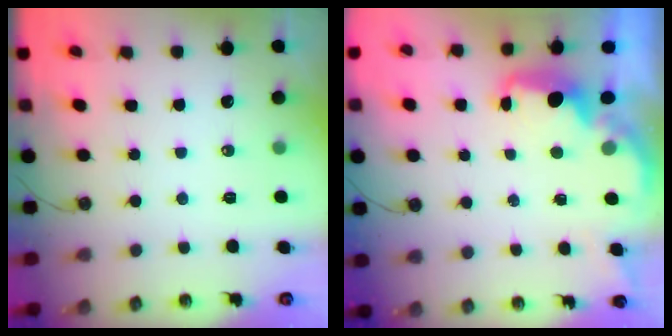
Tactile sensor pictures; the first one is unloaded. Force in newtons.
{"total": 2.3, "press": 2.0, "slide": 1.1}